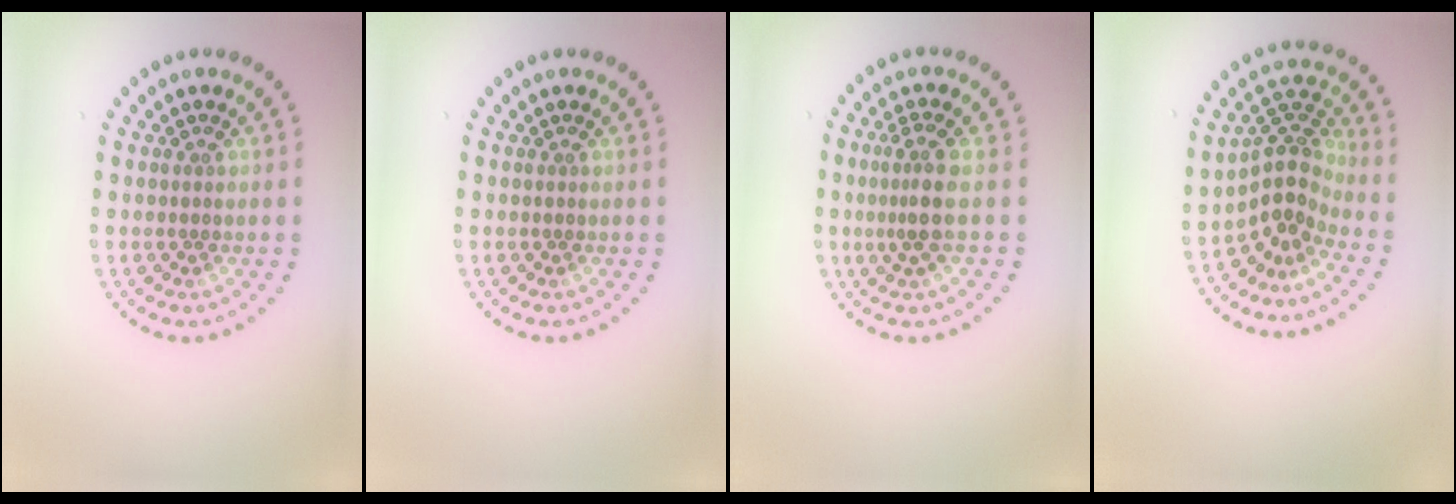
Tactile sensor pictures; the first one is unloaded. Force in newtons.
{"total": 0.0}
{"total": 2.6, "press": 1.9, "slide": 1.8}
{"total": 3.6, "press": 2.7, "slide": 2.4}